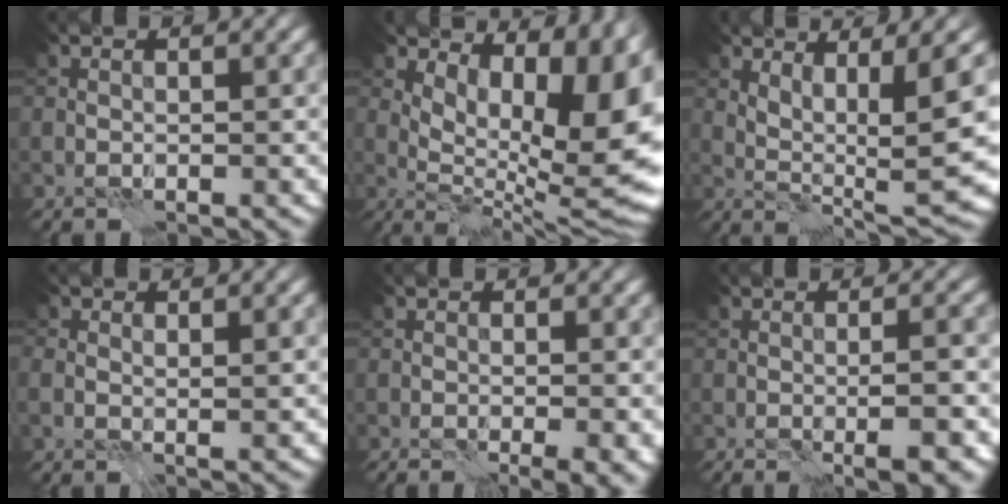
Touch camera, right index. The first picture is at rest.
{"total": 13.1, "force": [2.8, 5.6, 11.5], "torque": [-0.135, -0.001, 0.054]}
{"total": 7.4, "force": [1.3, 2.1, 7.0], "torque": [-0.121, -0.007, 0.028]}
{"total": 1.5, "force": [0.4, 0.8, 1.3], "torque": [-0.021, -0.001, 0.007]}
{"total": 3.0, "force": [-0.5, 0.8, 2.9], "torque": [-0.026, -0.002, -0.007]}
{"total": 4.1, "force": [-0.7, 0.9, 3.9], "torque": [-0.045, 0.004, -0.009]}